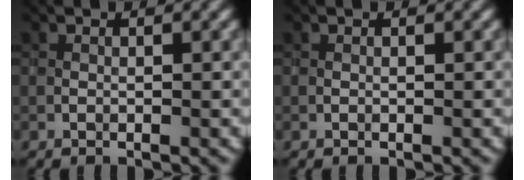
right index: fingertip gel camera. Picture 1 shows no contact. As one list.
[{"total": 0.0}]